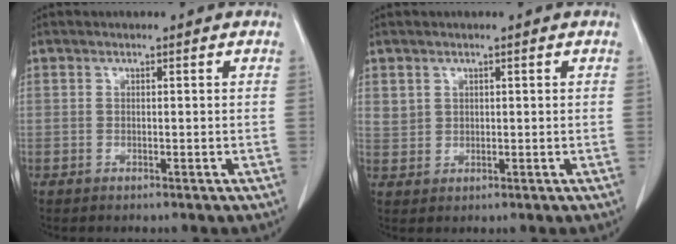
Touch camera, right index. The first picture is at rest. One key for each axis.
{"total": 2.2, "fx": 1.2, "fy": 1.8, "fz": 0.3, "tx": 0.004, "ty": 0.002, "tz": 0.024}